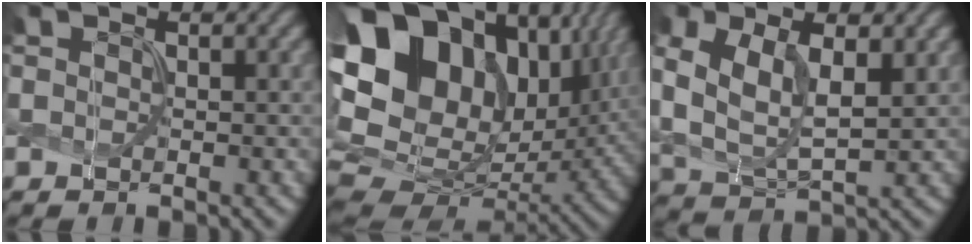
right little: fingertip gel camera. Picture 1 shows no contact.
{"total": 18.2, "force": [6.1, 12.6, 11.6], "torque": [-0.240, 0.034, 0.115]}
{"total": 7.9, "force": [1.5, 4.5, 6.3], "torque": [-0.140, -0.005, 0.027]}